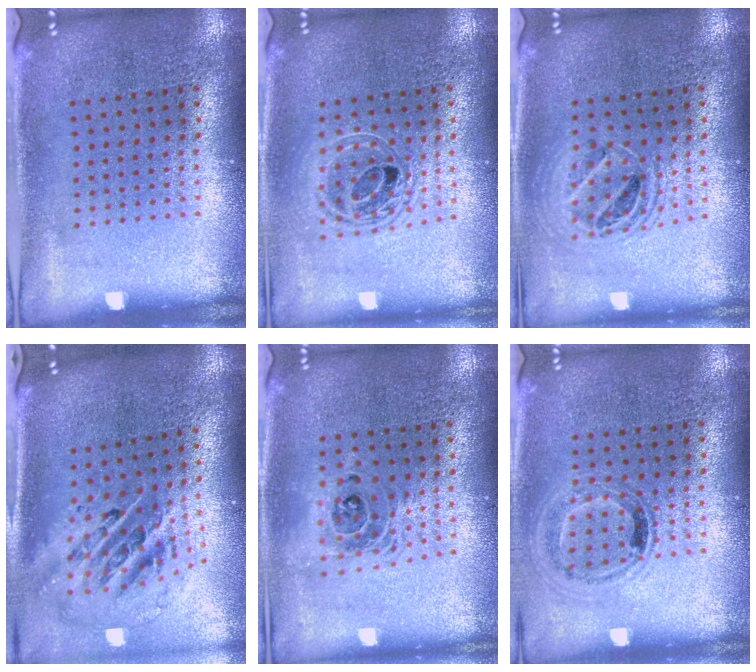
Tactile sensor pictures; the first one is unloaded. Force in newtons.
{"total": 1.7, "press": 1.4, "slide": 1.0}
{"total": 1.5, "press": 1.3, "slide": 0.7}
{"total": 2.8, "press": 1.9, "slide": 2.1}
{"total": 1.5, "press": 1.2, "slide": 0.9}
{"total": 1.0, "press": 0.9, "slide": 0.4}